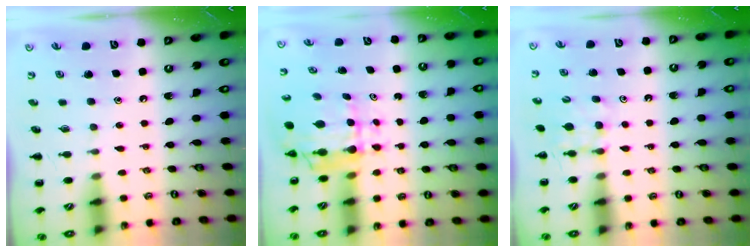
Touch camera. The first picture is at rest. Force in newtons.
{"total": 6.4, "press": 5.9, "slide": 2.4}
{"total": 7.2, "press": 7.1, "slide": 1.6}